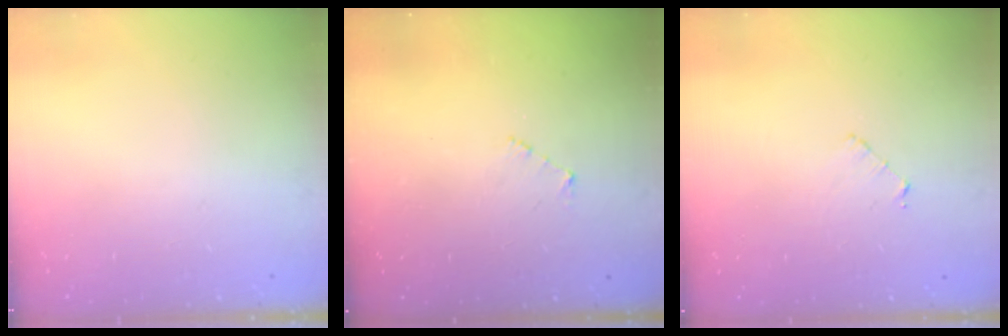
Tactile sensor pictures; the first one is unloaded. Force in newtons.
{"total": 3.0, "press": 3.0, "slide": 0.3}
{"total": 3.0, "press": 3.0, "slide": 0.3}